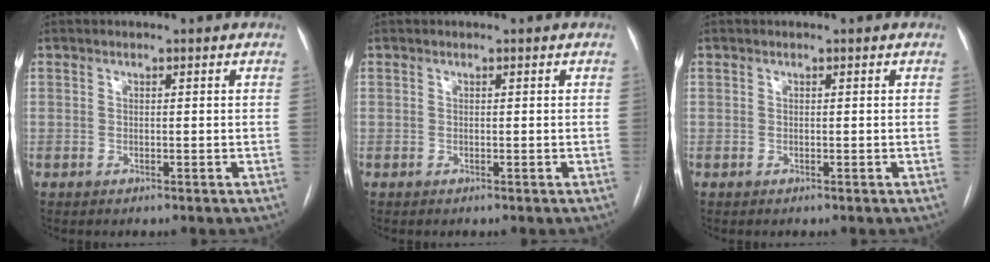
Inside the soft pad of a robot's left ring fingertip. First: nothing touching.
{"total": 0.0}
{"total": 0.0}